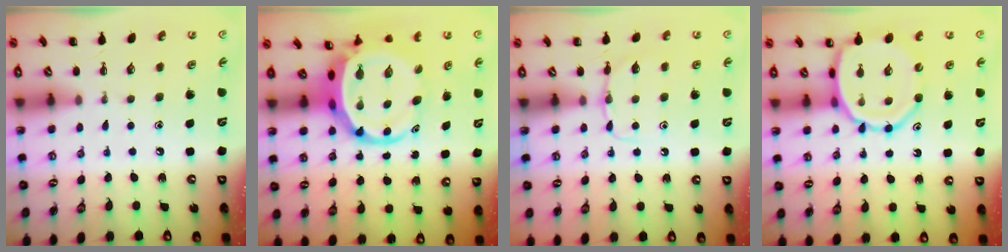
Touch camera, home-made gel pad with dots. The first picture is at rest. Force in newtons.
{"total": 8.5, "press": 8.0, "slide": 2.9}
{"total": 6.2, "press": 6.1, "slide": 1.5}
{"total": 10.3, "press": 10.0, "slide": 2.7}